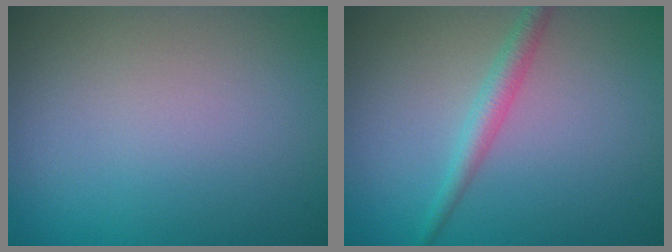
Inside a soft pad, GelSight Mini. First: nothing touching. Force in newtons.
{"total": 2.2, "press": 2.2, "slide": 0.0}